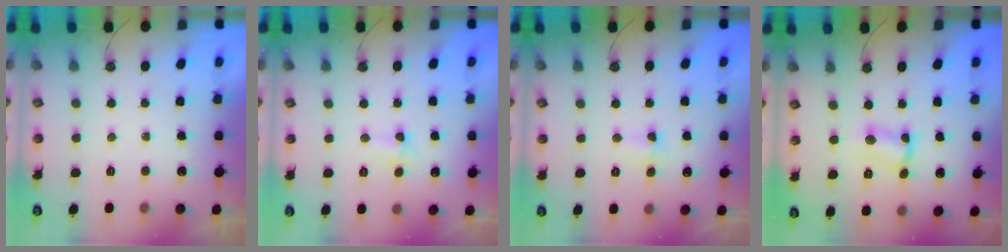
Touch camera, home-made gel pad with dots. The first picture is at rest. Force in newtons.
{"total": 2.9, "press": 2.7, "slide": 1.0}
{"total": 4.5, "press": 3.2, "slide": 3.2}
{"total": 2.7, "press": 2.7, "slide": 0.1}